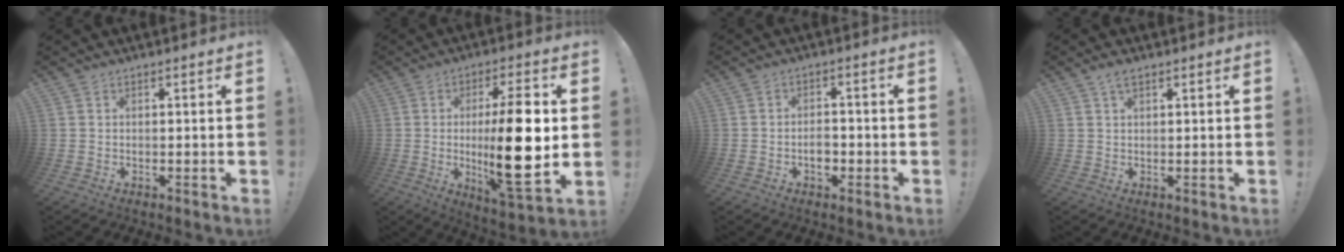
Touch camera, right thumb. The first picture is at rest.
{"total": 19.6, "force": [-0.2, 4.7, 19.0], "torque": [-0.322, -0.017, -0.010]}
{"total": 4.2, "force": [-1.5, 2.7, 2.8], "torque": [-0.032, 0.005, -0.029]}
{"total": 2.6, "force": [1.5, 1.2, 1.8], "torque": [-0.037, -0.001, 0.027]}